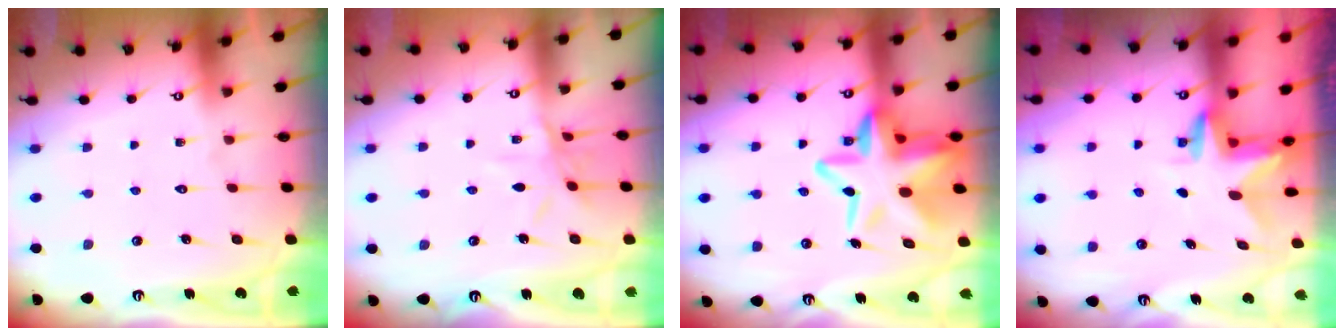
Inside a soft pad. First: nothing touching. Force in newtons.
{"total": 7.5, "press": 7.5, "slide": 0.4}
{"total": 17.5, "press": 17.3, "slide": 2.9}
{"total": 2.9, "press": 2.9, "slide": 0.3}